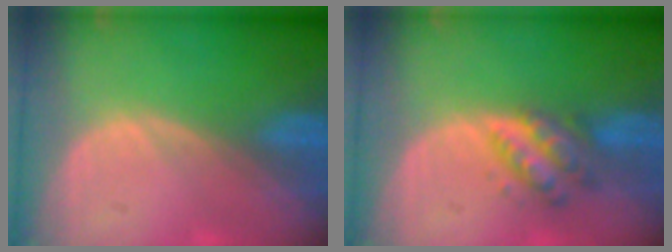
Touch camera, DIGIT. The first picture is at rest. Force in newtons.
{"total": 5.2, "press": 5.2, "slide": 0.1}